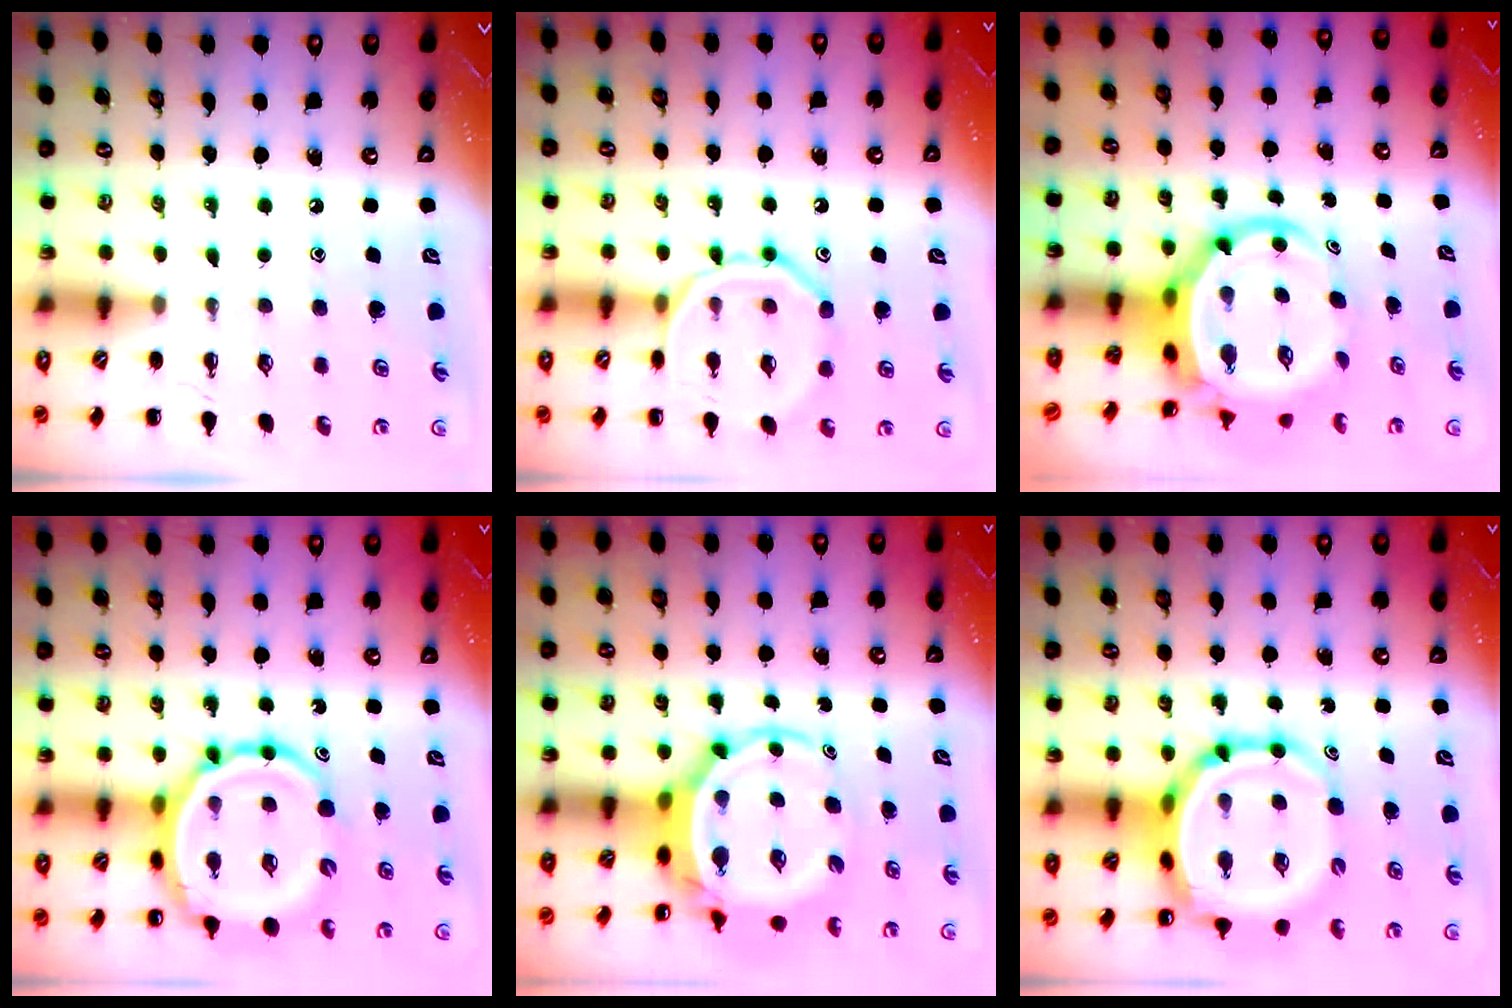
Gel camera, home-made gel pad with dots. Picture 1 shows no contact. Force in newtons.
{"total": 12.6, "press": 12.6, "slide": 0.5}
{"total": 8.3, "press": 8.0, "slide": 2.4}
{"total": 12.8, "press": 12.2, "slide": 3.7}
{"total": 5.7, "press": 5.4, "slide": 1.8}
{"total": 10.5, "press": 10.0, "slide": 3.2}